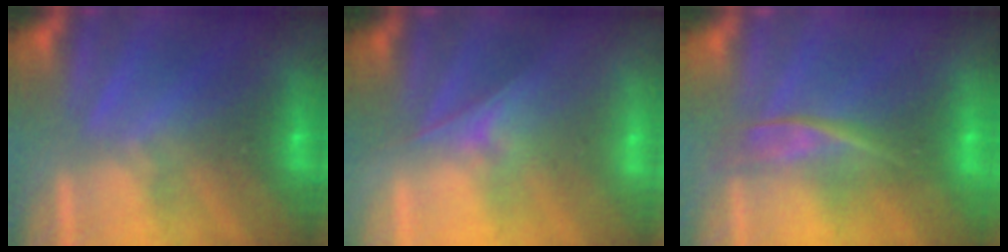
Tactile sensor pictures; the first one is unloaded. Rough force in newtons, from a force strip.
{"total": 1.9}
{"total": 2.4}